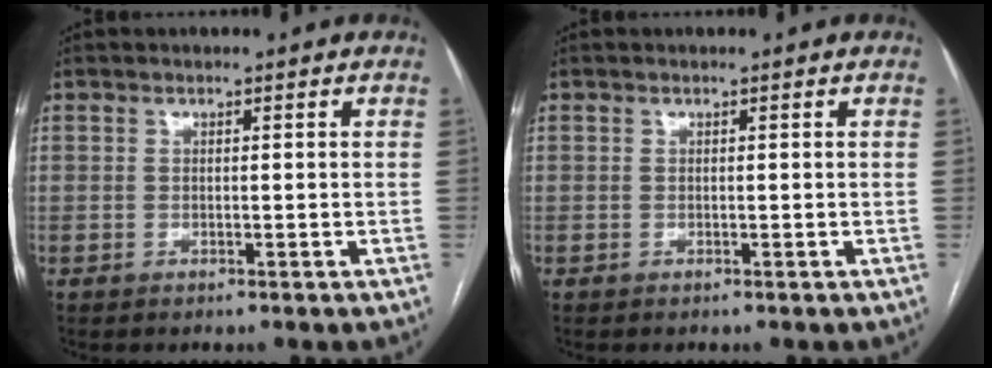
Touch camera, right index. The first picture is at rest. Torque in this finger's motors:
{"motor_torque": [0.00, 0.00, 0.00, 0.01]}